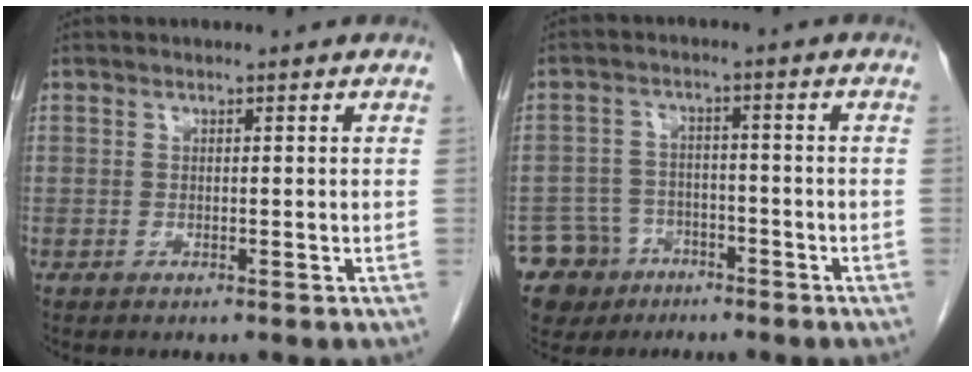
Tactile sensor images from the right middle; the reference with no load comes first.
{"total": 8.1, "force": [-5.0, 6.3, 0.9], "torque": [-0.026, 0.006, -0.078]}